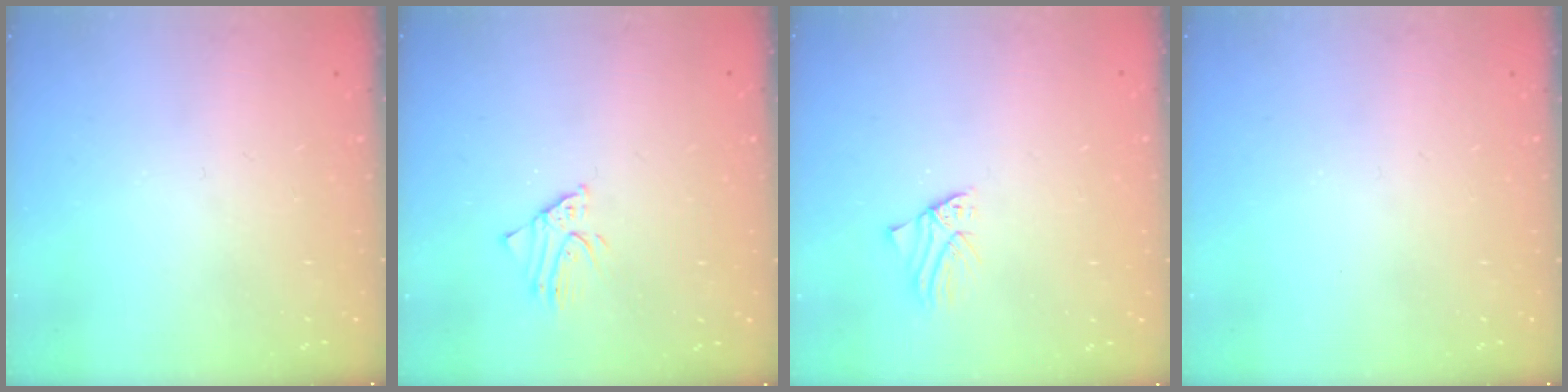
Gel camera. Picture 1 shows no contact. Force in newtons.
{"total": 2.2, "press": 2.2, "slide": 0.2}
{"total": 0.7, "press": 0.7, "slide": 0.1}
{"total": 0.0}